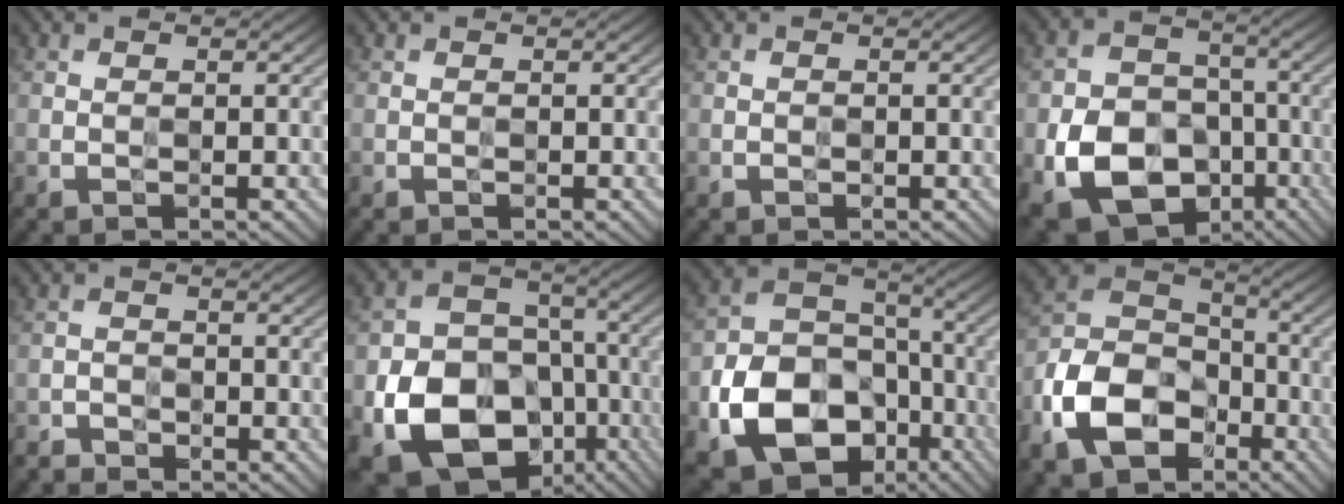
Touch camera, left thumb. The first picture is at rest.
{"total": 0.0}
{"total": 0.0}
{"total": 14.3, "force": [-5.3, 10.7, 7.9], "torque": [-0.173, -0.054, -0.095]}
{"total": 2.4, "force": [-2.2, 0.9, 0.2], "torque": [-0.009, 0.001, -0.049]}
{"total": 17.8, "force": [-6.8, 13.3, 9.7], "torque": [-0.200, -0.053, -0.108]}
{"total": 15.9, "force": [-6.6, 11.5, 8.7], "torque": [-0.180, -0.045, -0.111]}
{"total": 13.9, "force": [-6.8, 8.9, 8.1], "torque": [-0.193, -0.026, -0.144]}